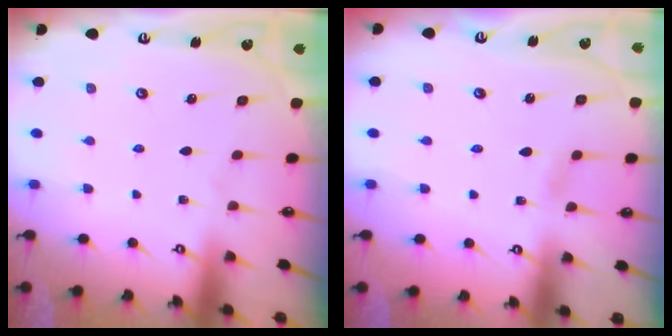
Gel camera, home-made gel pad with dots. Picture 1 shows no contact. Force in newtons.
{"total": 2.3, "press": 2.3, "slide": 0.3}